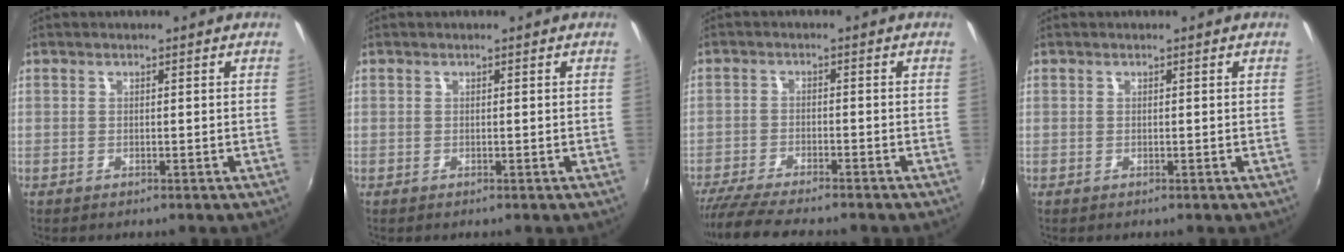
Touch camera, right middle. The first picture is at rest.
{"total": 0.0}
{"total": 10.1, "force": [-9.0, 0.9, 4.6], "torque": [-0.110, -0.030, -0.150]}
{"total": 0.0}